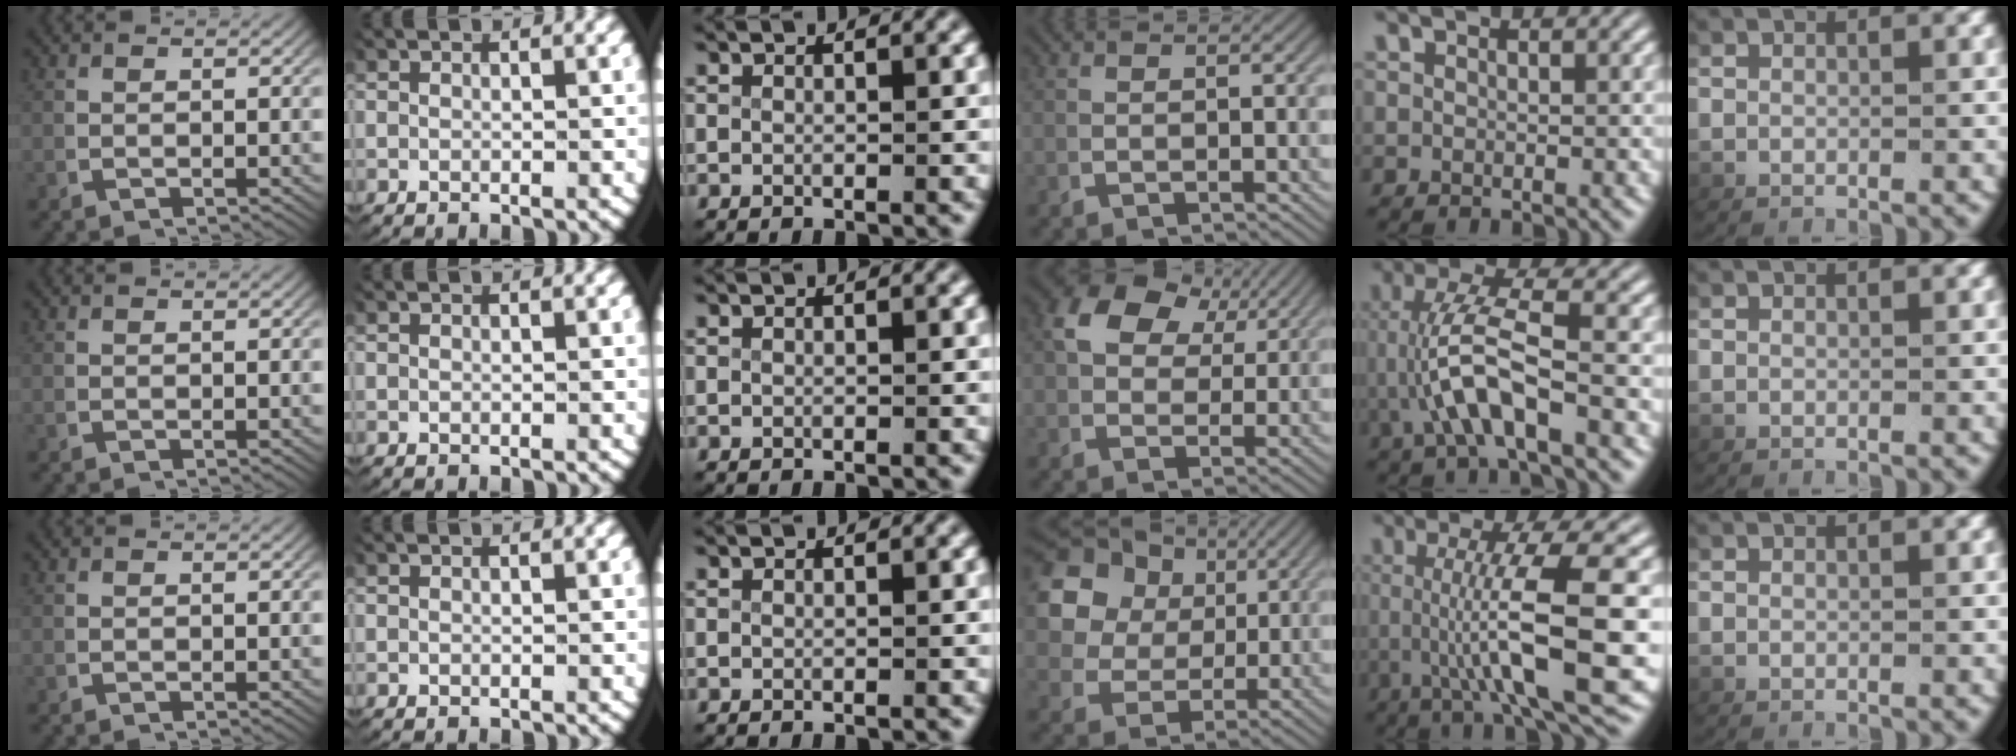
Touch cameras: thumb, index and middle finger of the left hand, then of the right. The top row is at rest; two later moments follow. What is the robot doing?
{"motion": "grasp_and_lifting", "object": "card"}